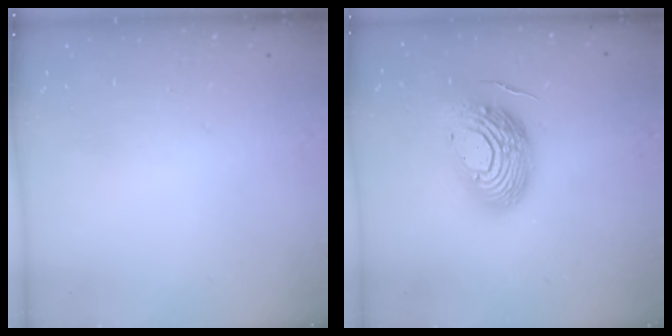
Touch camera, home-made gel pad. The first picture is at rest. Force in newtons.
{"total": 18.7, "press": 18.7, "slide": 1.6}